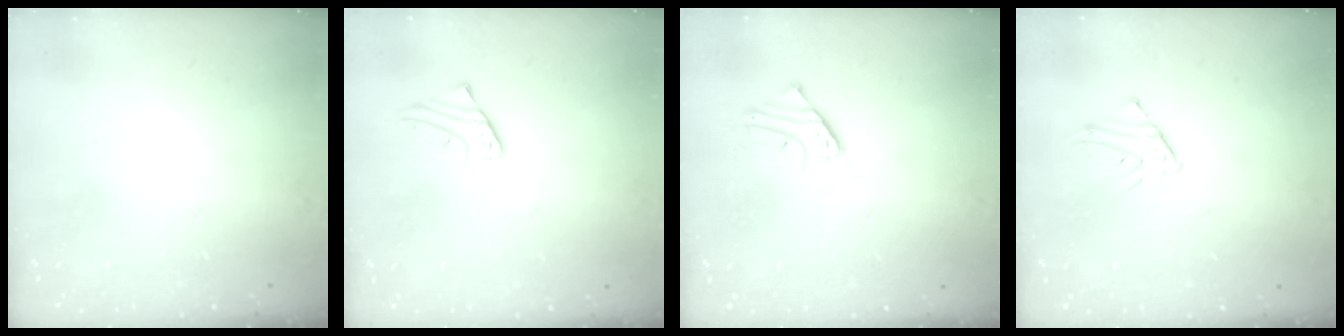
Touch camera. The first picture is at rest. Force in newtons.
{"total": 2.1, "press": 2.1, "slide": 0.1}
{"total": 2.2, "press": 2.2, "slide": 0.2}
{"total": 2.4, "press": 2.4, "slide": 0.2}